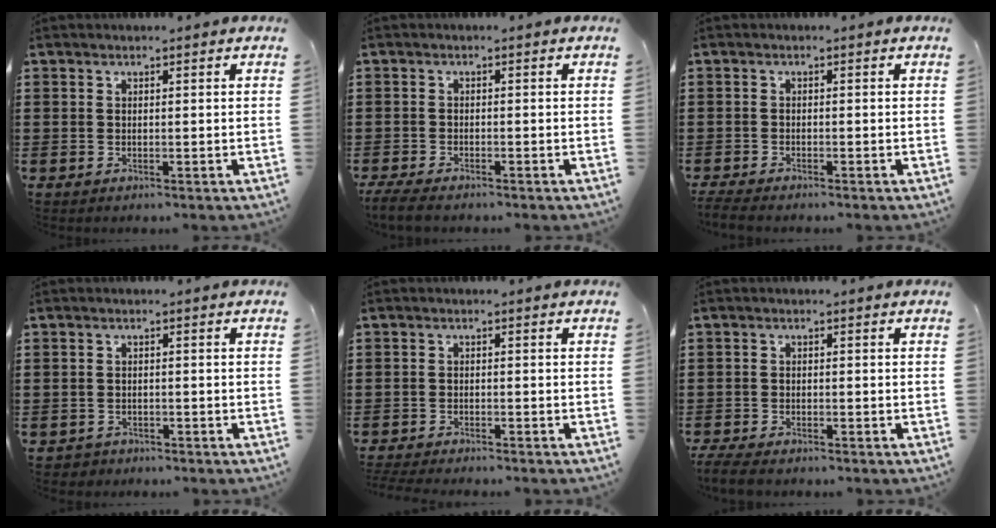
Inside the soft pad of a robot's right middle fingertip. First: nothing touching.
{"total": 2.3, "force": [-2.1, 0.2, 1.0], "torque": [-0.034, -0.006, -0.045]}
{"total": 1.4, "force": [-1.4, -0.1, 0.4], "torque": [-0.018, -0.006, -0.028]}
{"total": 1.0, "force": [-1.0, 0.4, 0.0], "torque": [-0.005, 0.000, -0.022]}
{"total": 2.1, "force": [-2.1, -0.1, 0.2], "torque": [-0.016, -0.006, -0.044]}
{"total": 2.5, "force": [-2.3, 0.2, 0.9], "torque": [-0.031, -0.005, -0.052]}